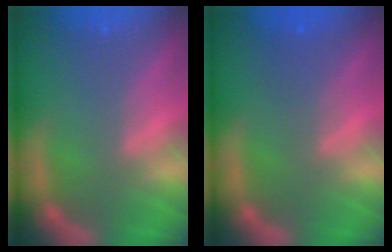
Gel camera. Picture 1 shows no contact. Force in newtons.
{"total": 1.9}